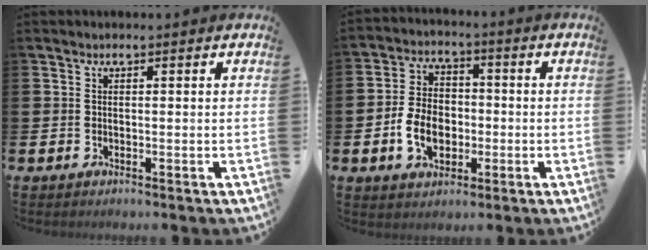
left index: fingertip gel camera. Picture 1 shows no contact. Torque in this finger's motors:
{"motor_torque": [0.92, 0.67, 0.25, 0.21]}